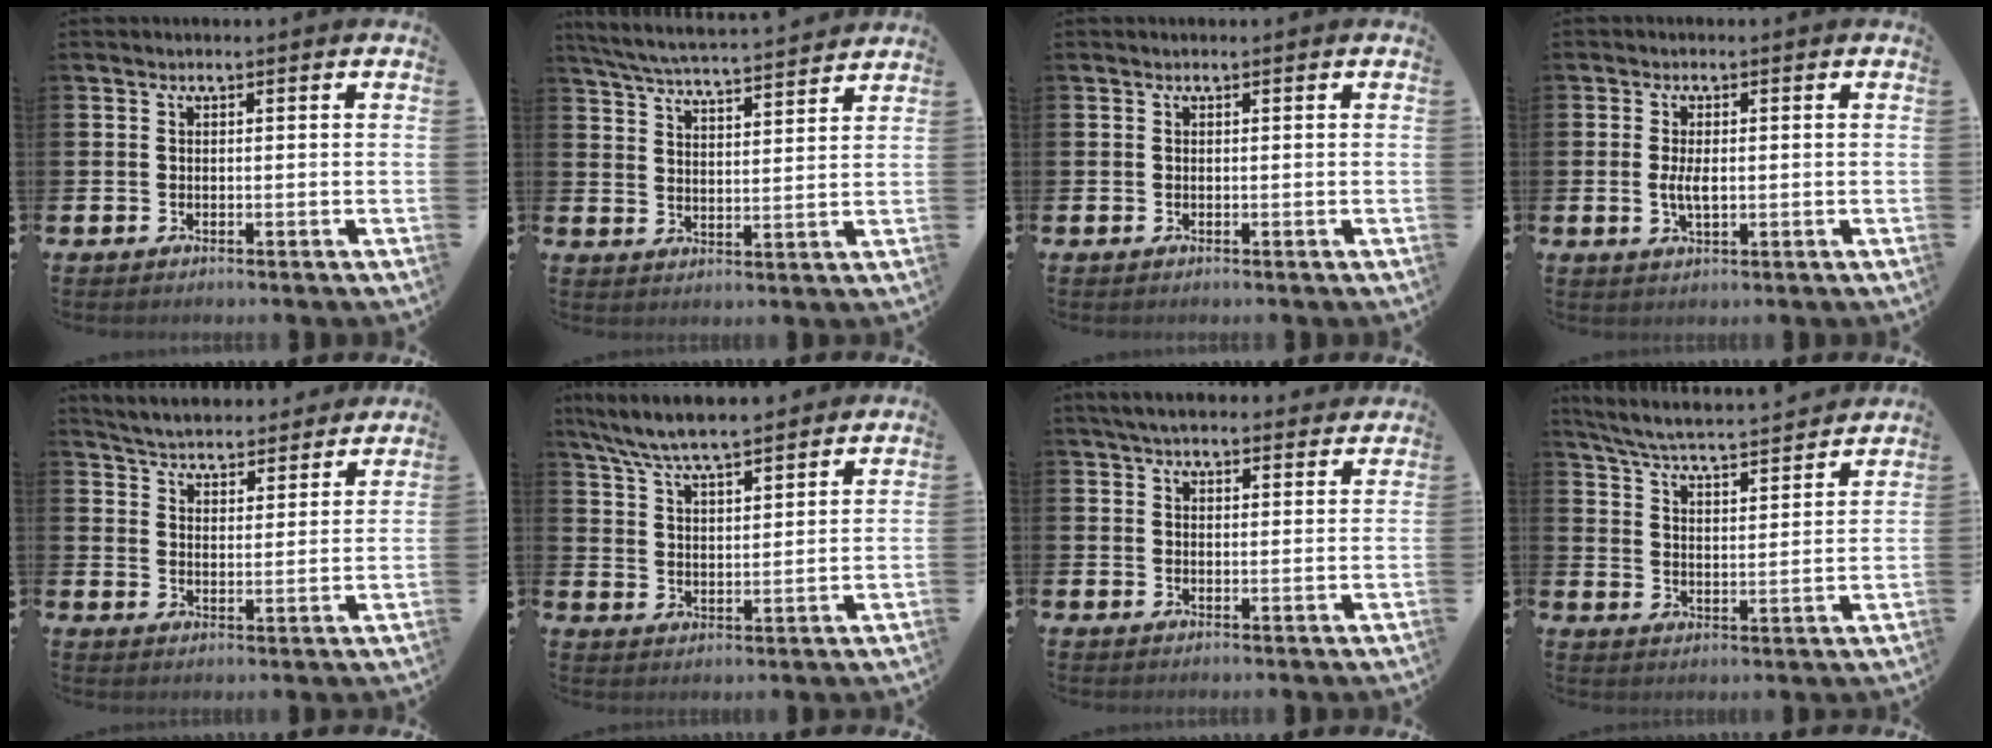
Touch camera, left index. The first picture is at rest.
{"total": 5.9, "force": [5.8, 0.1, 1.3], "torque": [-0.048, -0.041, 0.100]}
{"total": 0.0}
{"total": 3.0, "force": [0.0, 1.3, 2.7], "torque": [-0.041, -0.002, -0.004]}
{"total": 5.2, "force": [5.1, 0.8, 0.1], "torque": [-0.021, -0.042, 0.088]}
{"total": 7.1, "force": [6.9, 0.5, 1.9], "torque": [-0.066, -0.036, 0.124]}
{"total": 4.5, "force": [4.2, 0.9, 1.3], "torque": [-0.031, -0.014, 0.078]}
{"total": 5.7, "force": [5.5, 0.2, 1.6], "torque": [-0.058, -0.046, 0.091]}